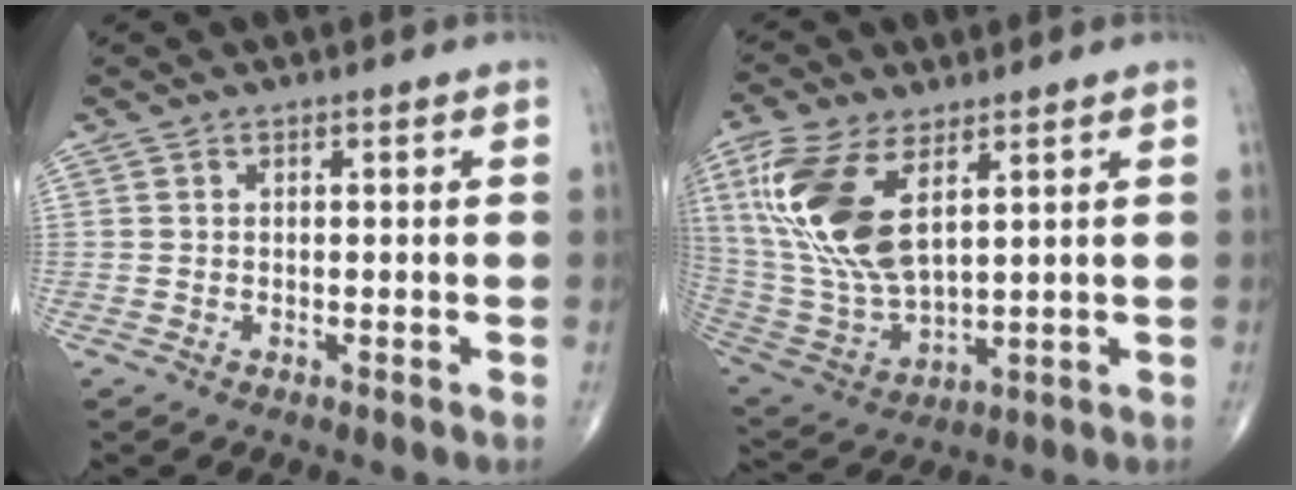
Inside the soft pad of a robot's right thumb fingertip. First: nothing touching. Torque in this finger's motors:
{"motor_torque": [-1.07, 2.33, 1.96, 0.81, 0.55]}